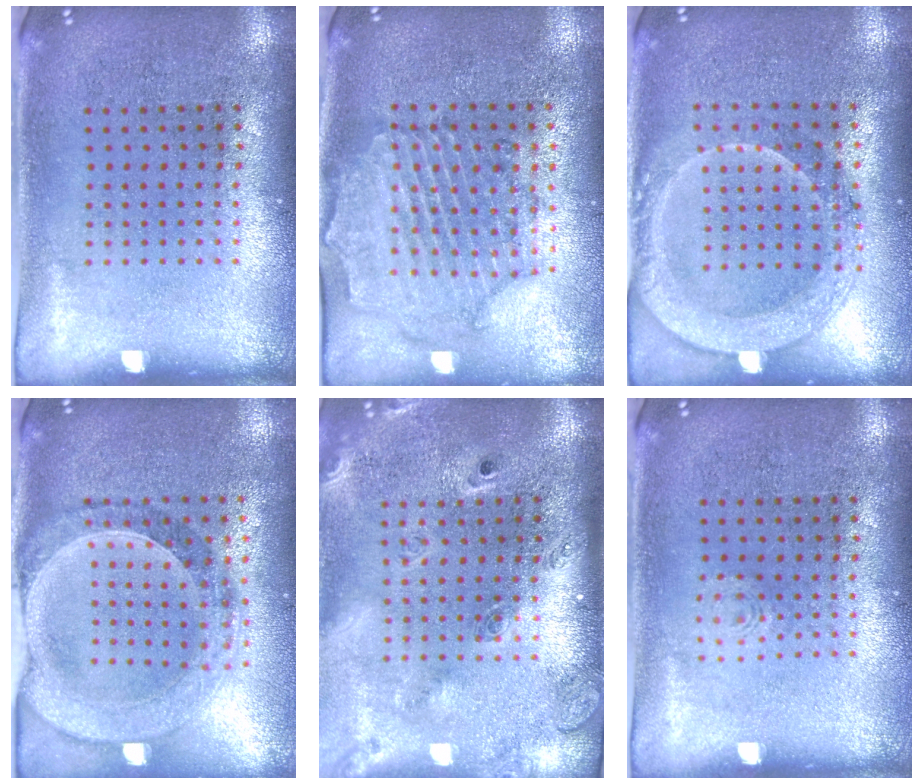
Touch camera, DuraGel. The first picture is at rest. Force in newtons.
{"total": 0.7, "press": 0.6, "slide": 0.4}
{"total": 2.0, "press": 1.8, "slide": 0.9}
{"total": 1.4, "press": 1.4, "slide": 0.3}
{"total": 2.5, "press": 1.8, "slide": 1.7}
{"total": 0.8, "press": 0.8, "slide": 0.1}